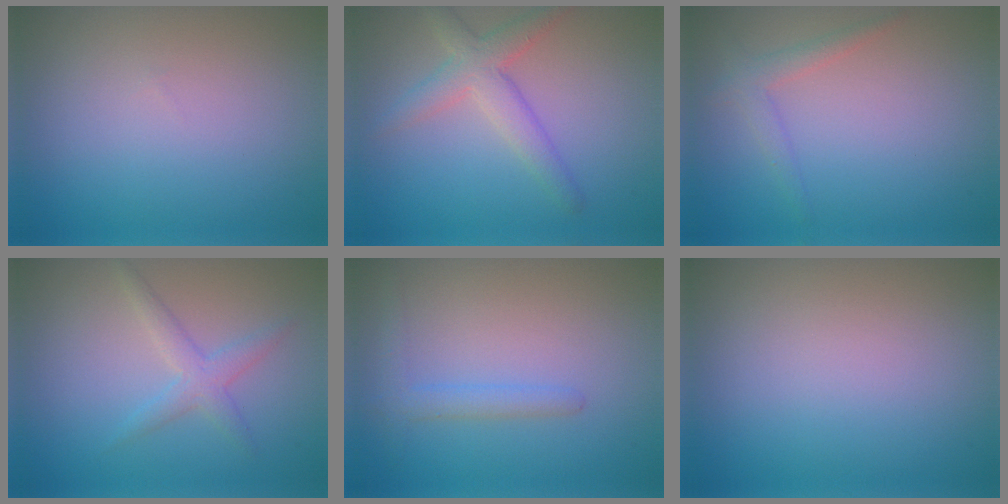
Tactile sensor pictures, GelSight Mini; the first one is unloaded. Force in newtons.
{"total": 3.7, "press": 3.7, "slide": 0.1}
{"total": 1.8, "press": 1.8, "slide": 0.1}
{"total": 2.2, "press": 2.2, "slide": 0.1}
{"total": 2.0, "press": 2.0, "slide": 0.2}
{"total": 0.0}